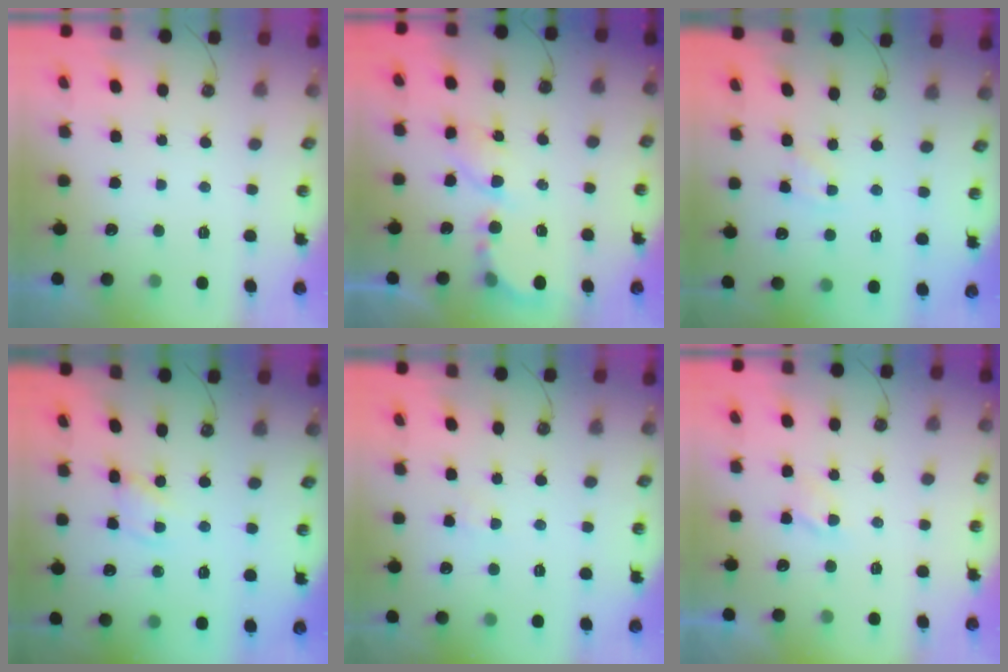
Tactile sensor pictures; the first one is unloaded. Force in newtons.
{"total": 6.3, "press": 6.3, "slide": 0.5}
{"total": 1.9, "press": 1.9, "slide": 0.4}
{"total": 1.9, "press": 1.9, "slide": 0.3}
{"total": 2.3, "press": 2.3, "slide": 0.4}
{"total": 2.2, "press": 2.1, "slide": 0.4}